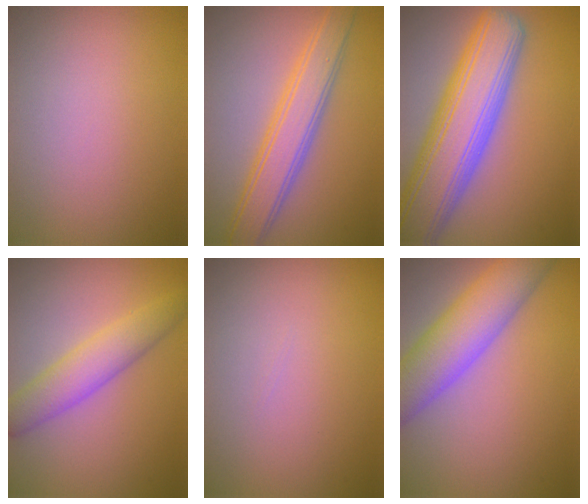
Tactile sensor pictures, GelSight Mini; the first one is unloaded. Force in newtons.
{"total": 5.1, "press": 5.1, "slide": 0.1}
{"total": 10.8, "press": 10.8, "slide": 0.6}
{"total": 4.2, "press": 4.2, "slide": 0.3}
{"total": 0.0}
{"total": 7.8, "press": 7.8, "slide": 0.6}